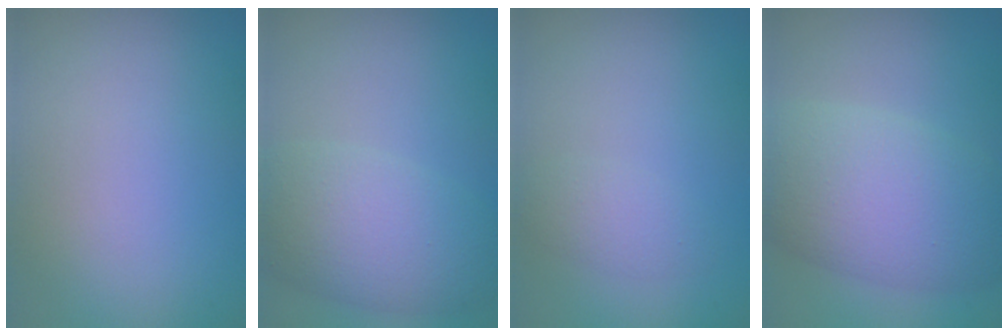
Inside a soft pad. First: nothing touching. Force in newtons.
{"total": 5.8, "press": 5.8, "slide": 0.3}
{"total": 1.5, "press": 1.5, "slide": 0.2}
{"total": 8.4, "press": 8.4, "slide": 0.5}